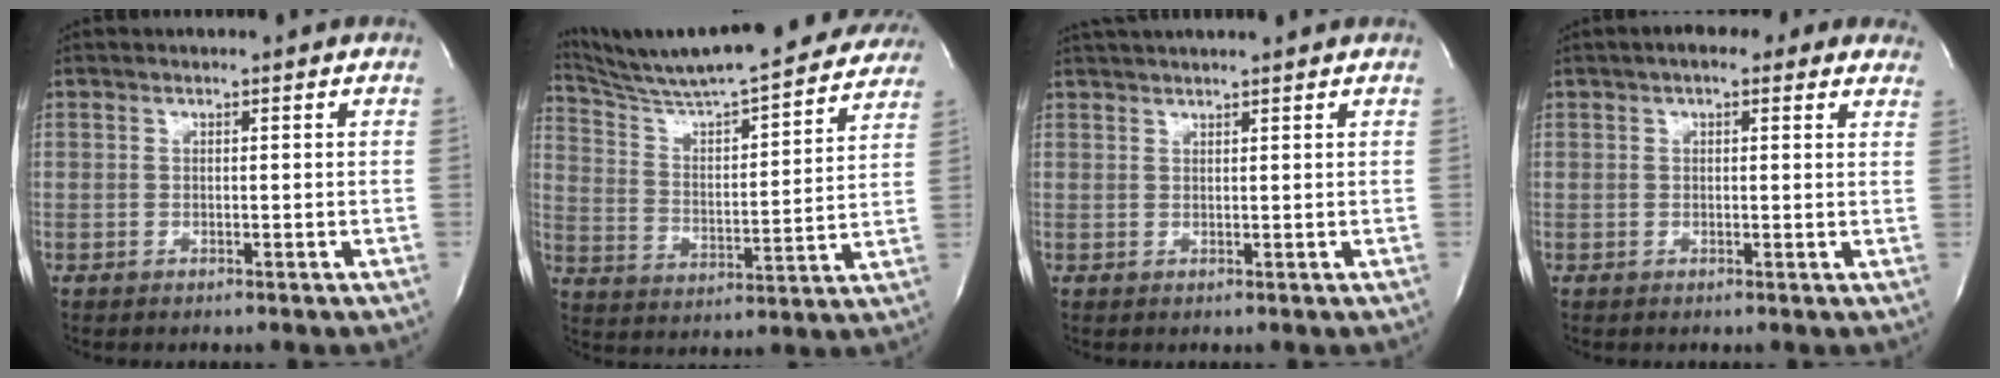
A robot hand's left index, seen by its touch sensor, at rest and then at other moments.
{"total": 26.6, "force": [24.5, 2.8, 10.1], "torque": [-0.166, -0.031, 0.339]}
{"total": 6.4, "force": [5.8, 0.2, 2.6], "torque": [-0.042, 0.030, 0.081]}
{"total": 7.6, "force": [5.3, 2.9, 4.6], "torque": [-0.045, 0.019, 0.056]}